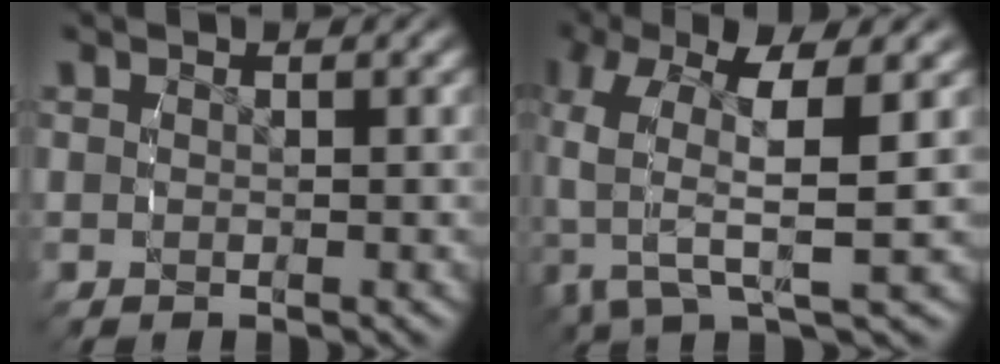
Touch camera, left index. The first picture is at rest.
{"total": 7.5, "force": [0.8, 3.3, 6.7], "torque": [-0.156, -0.015, 0.018]}